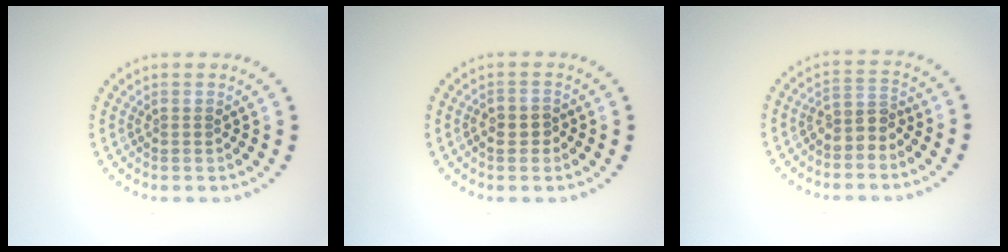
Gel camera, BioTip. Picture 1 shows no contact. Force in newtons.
{"total": 1.3, "press": 1.2, "slide": 0.5}
{"total": 2.4, "press": 2.0, "slide": 1.4}